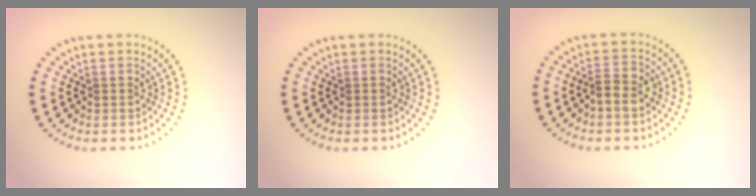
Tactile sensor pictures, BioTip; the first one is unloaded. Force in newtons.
{"total": 0.0}
{"total": 2.1, "press": 2.0, "slide": 0.7}